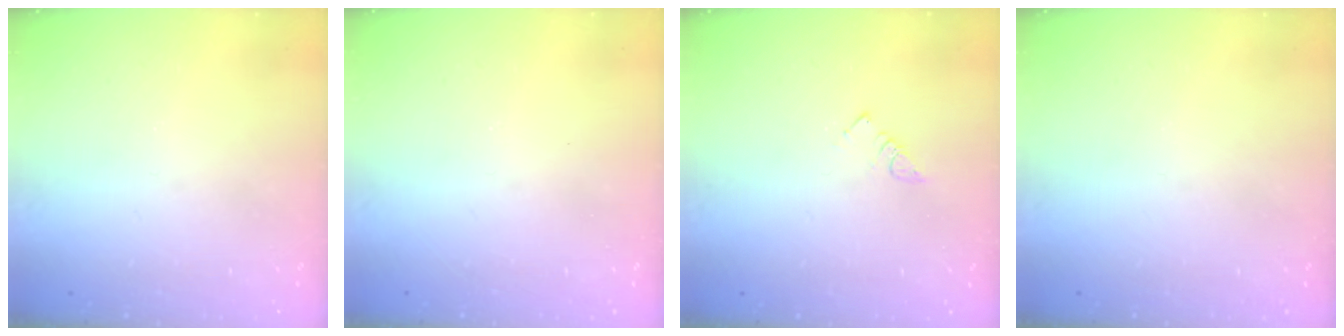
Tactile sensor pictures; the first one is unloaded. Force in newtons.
{"total": 2.5, "press": 2.4, "slide": 0.4}
{"total": 3.4, "press": 3.4, "slide": 0.5}
{"total": 0.0}